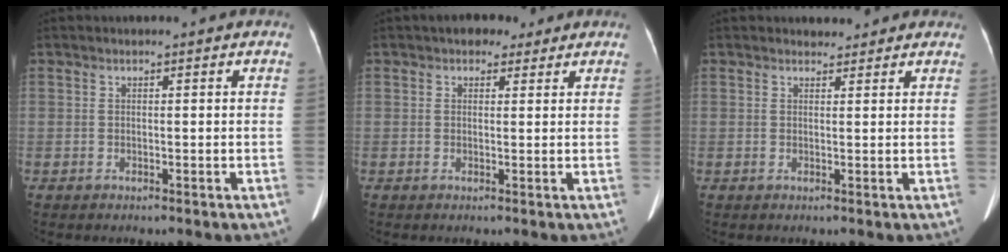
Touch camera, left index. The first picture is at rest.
{"total": 3.6, "force": [2.5, 2.2, 1.4], "torque": [-0.015, 0.013, 0.034]}
{"total": 2.8, "force": [2.5, 1.3, 0.2], "torque": [0.002, 0.009, 0.027]}